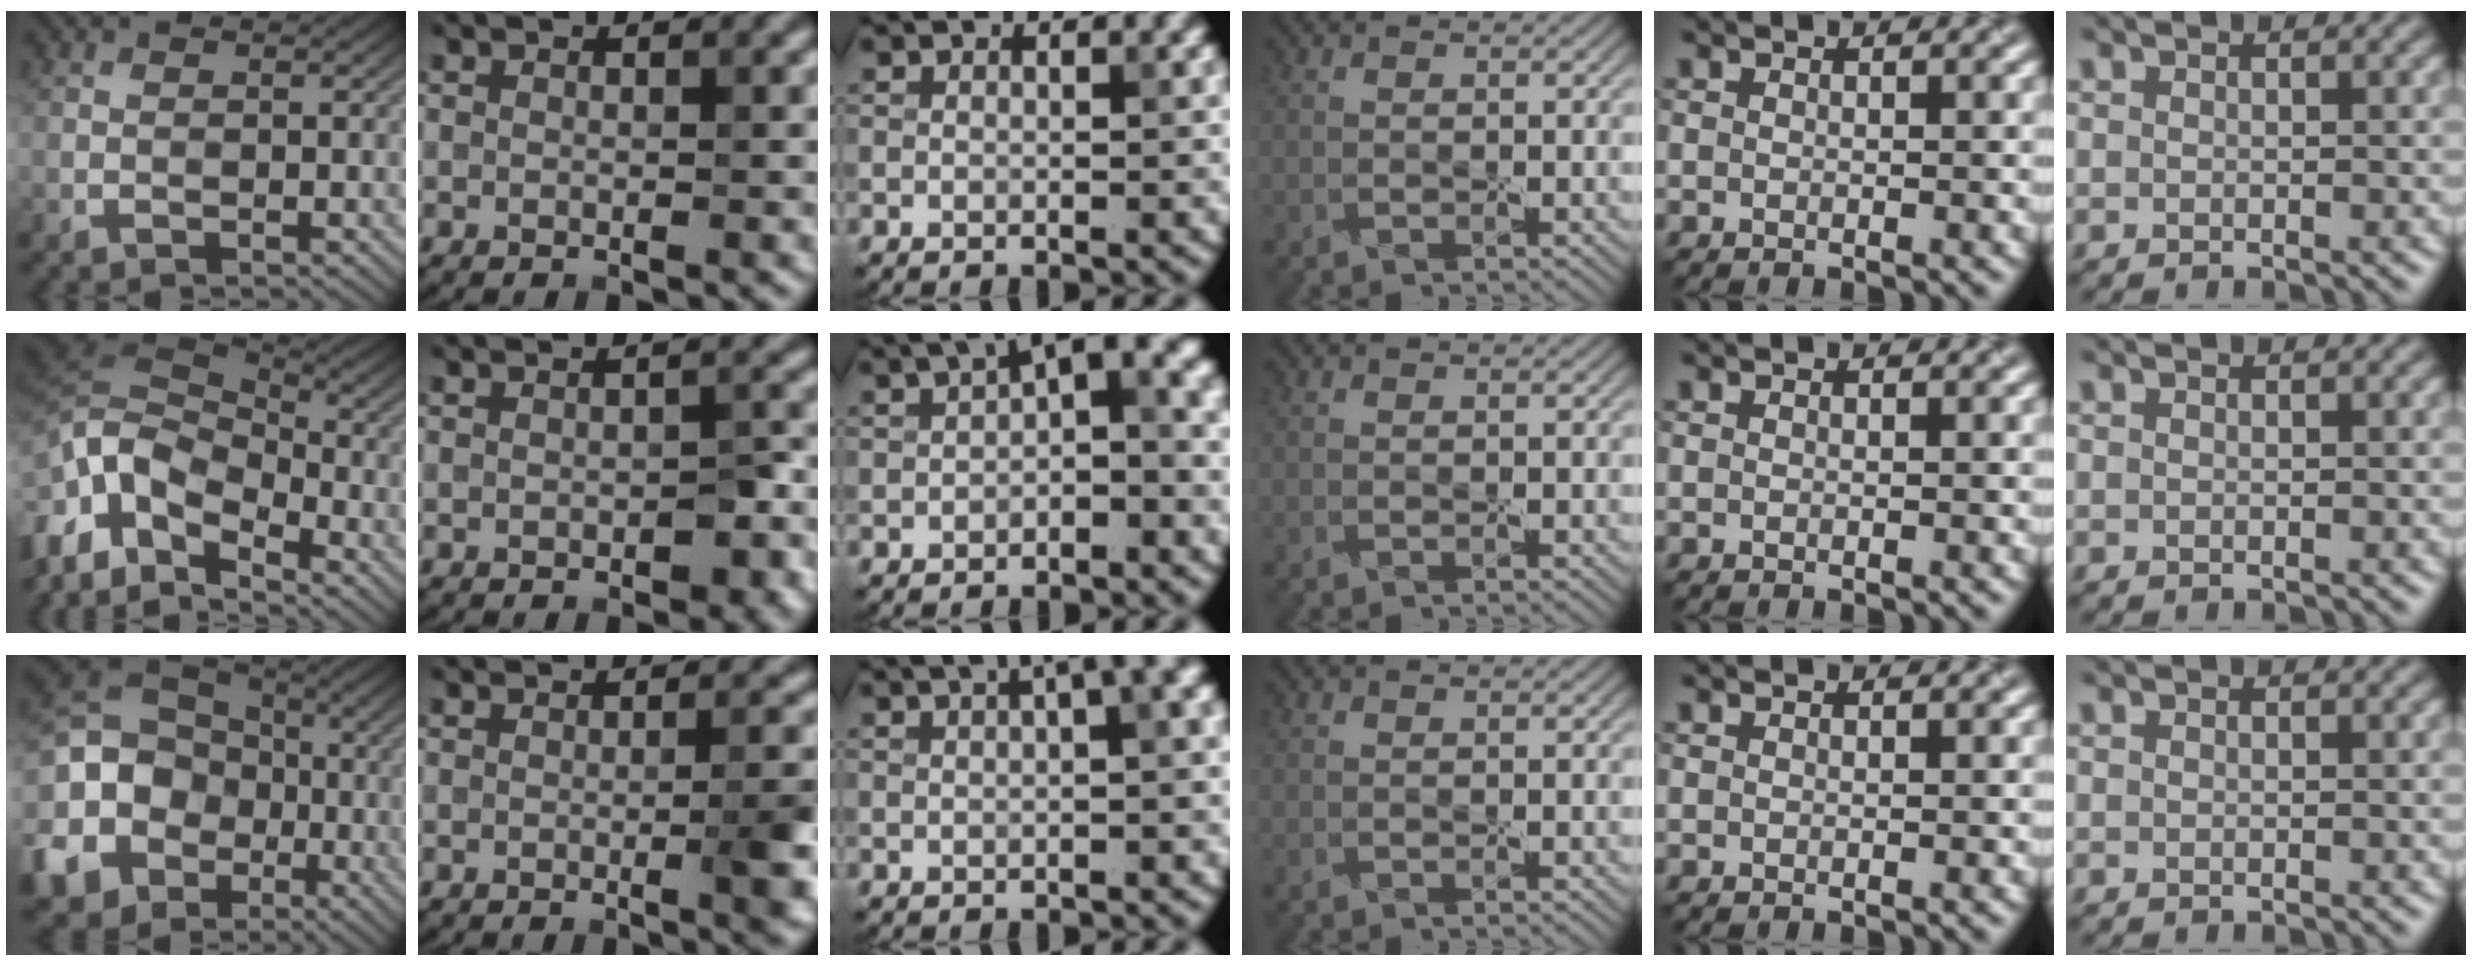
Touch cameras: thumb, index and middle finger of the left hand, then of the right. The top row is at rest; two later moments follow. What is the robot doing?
{"motion": "peel", "object": "velcro strap"}